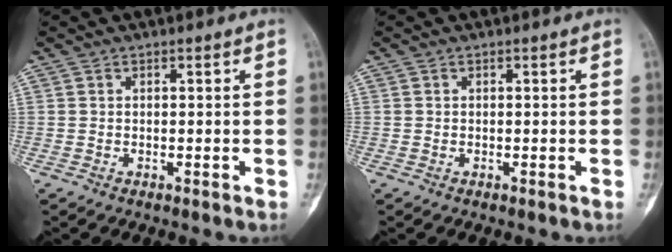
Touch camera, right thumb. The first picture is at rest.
{"total": 0.0}